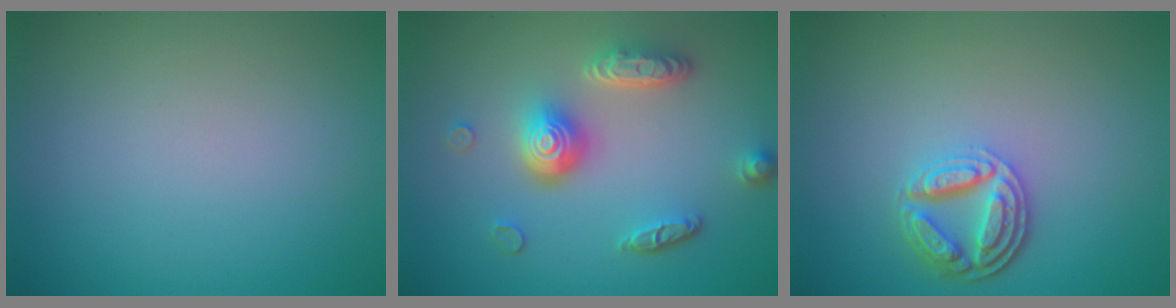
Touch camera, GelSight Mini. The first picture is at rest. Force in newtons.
{"total": 4.9, "press": 3.8, "slide": 3.2}
{"total": 4.1, "press": 3.3, "slide": 2.5}